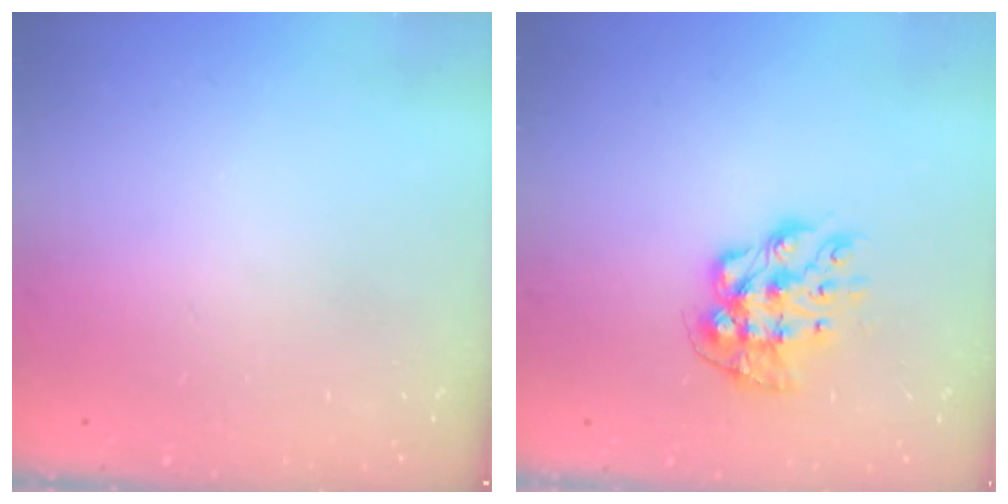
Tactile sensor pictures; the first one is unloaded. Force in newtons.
{"total": 10.5, "press": 10.4, "slide": 0.9}